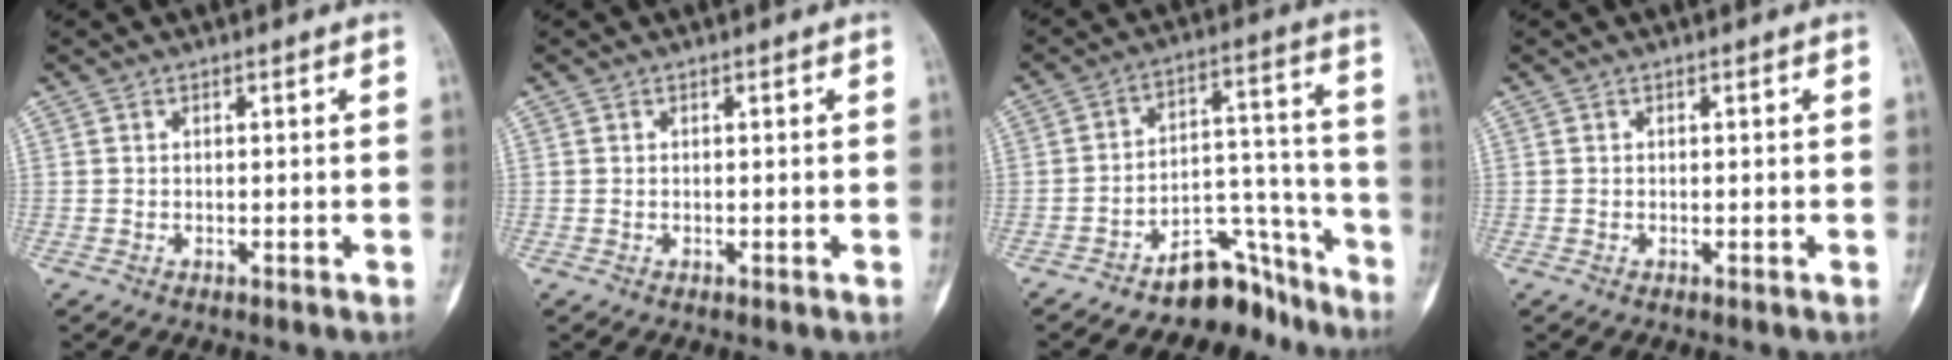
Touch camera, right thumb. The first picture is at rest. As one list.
[{"total": 0.0}, {"total": 11.1, "force": [-9.2, 5.4, 3.1], "torque": [-0.001, 0.134, -0.146]}, {"total": 0.0}]